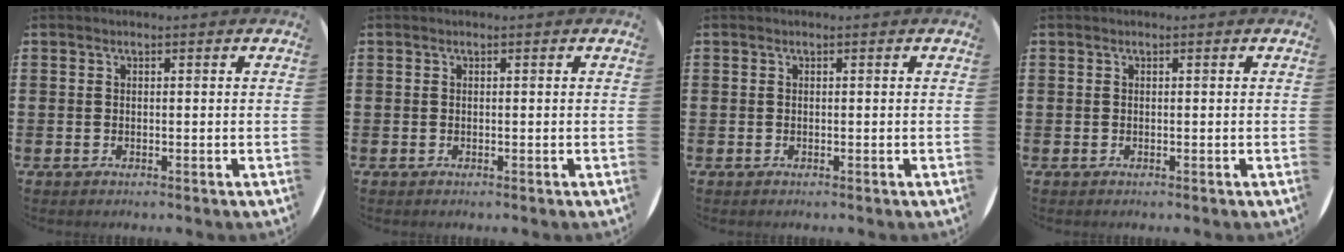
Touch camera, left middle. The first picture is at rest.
{"total": 0.0}
{"total": 0.0}
{"total": 0.0}